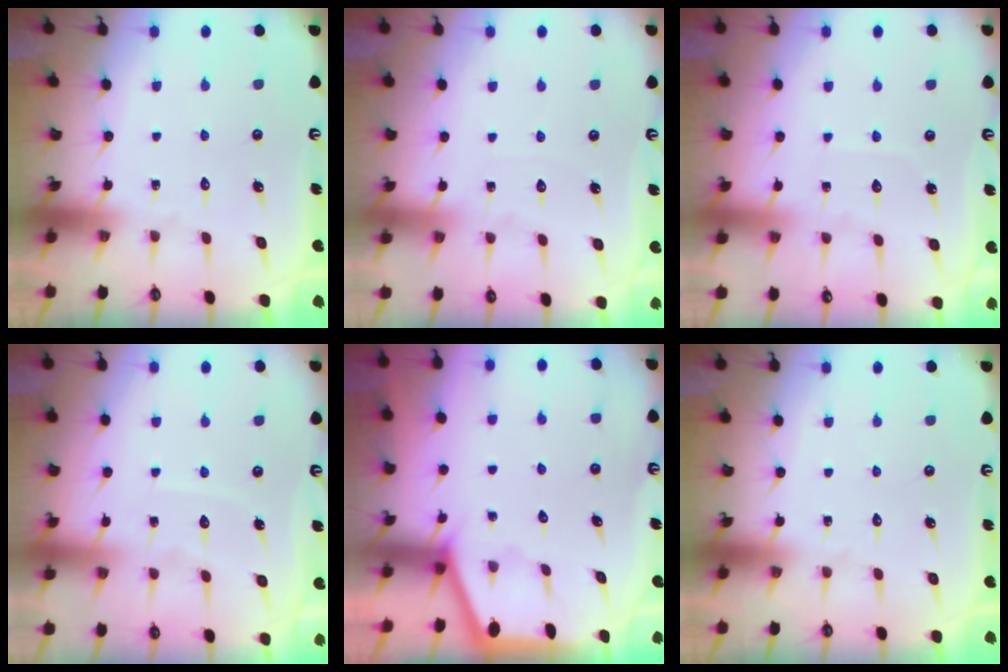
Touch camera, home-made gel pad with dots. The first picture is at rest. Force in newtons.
{"total": 3.1, "press": 3.1, "slide": 0.4}
{"total": 3.2, "press": 3.2, "slide": 0.3}
{"total": 4.8, "press": 4.8, "slide": 0.5}
{"total": 1.1, "press": 1.0, "slide": 0.2}
{"total": 0.0}